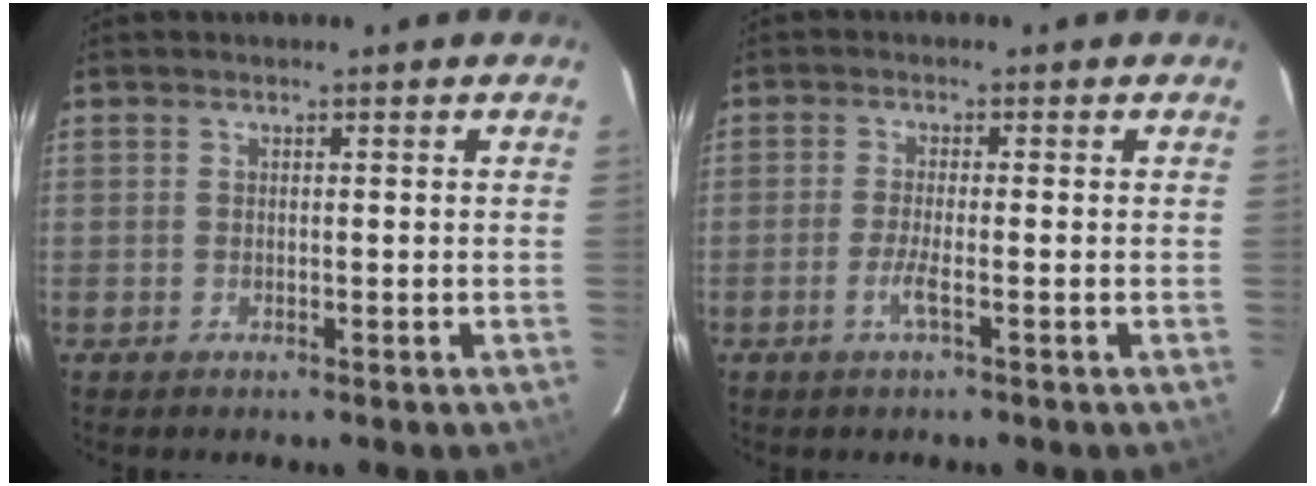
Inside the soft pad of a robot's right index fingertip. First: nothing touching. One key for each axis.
{"total": 2.7, "fx": -1.3, "fy": -0.3, "fz": 2.3, "tx": -0.051, "ty": -0.005, "tz": -0.029}